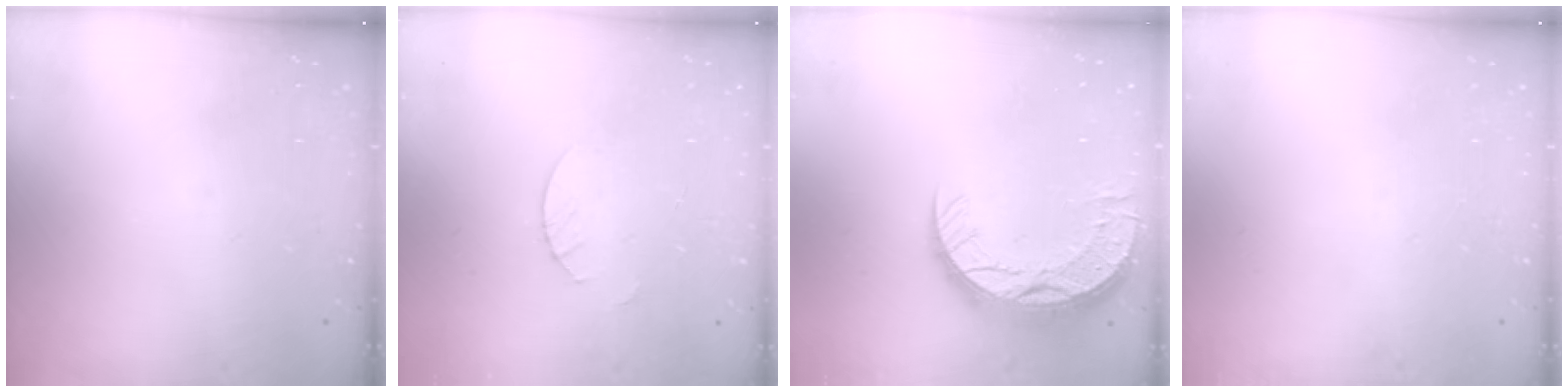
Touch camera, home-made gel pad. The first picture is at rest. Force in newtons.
{"total": 1.8, "press": 1.8, "slide": 0.2}
{"total": 13.3, "press": 13.3, "slide": 0.9}
{"total": 0.0}